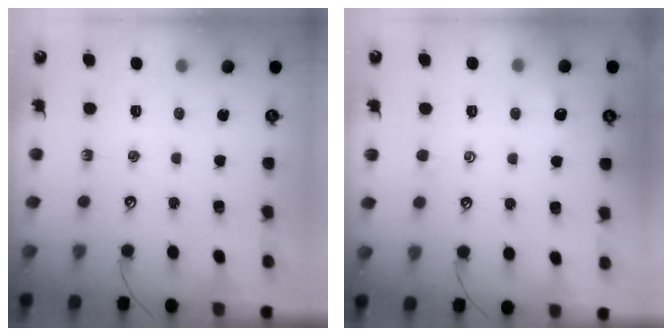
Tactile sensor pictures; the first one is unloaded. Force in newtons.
{"total": 1.4, "press": 1.4, "slide": 0.3}